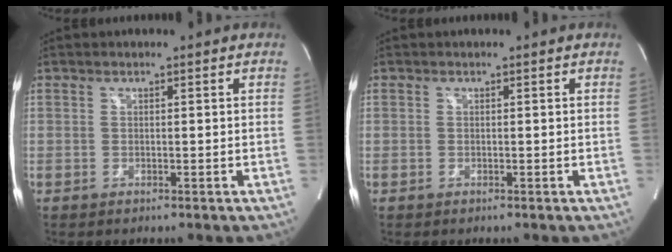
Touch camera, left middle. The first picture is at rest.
{"total": 0.0}